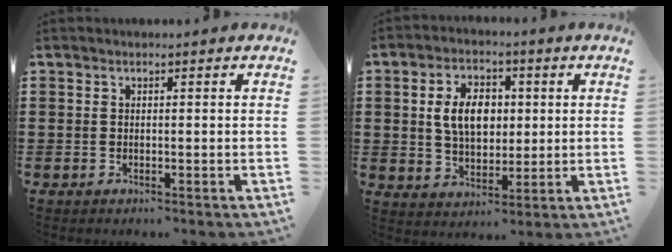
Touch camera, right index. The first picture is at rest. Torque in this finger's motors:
{"motor_torque": [0.88, 0.32, 0.30, 0.14]}